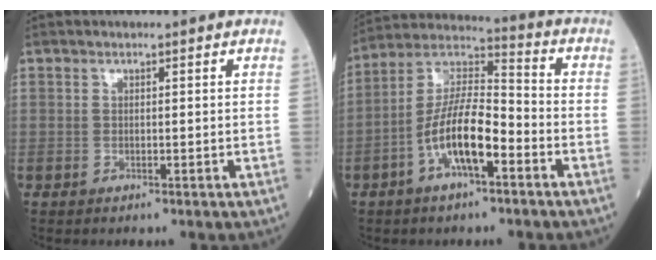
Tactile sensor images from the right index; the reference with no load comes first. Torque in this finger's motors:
{"motor_torque": [1.64, -0.50, 0.95, 0.21]}